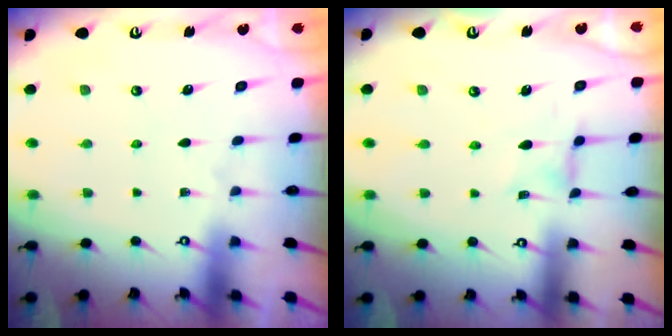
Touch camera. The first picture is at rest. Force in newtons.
{"total": 0.9, "press": 0.9, "slide": 0.0}